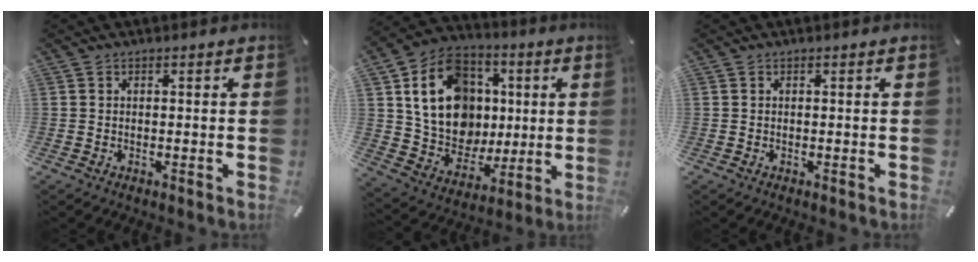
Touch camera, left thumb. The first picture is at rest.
{"total": 18.7, "force": [3.5, 15.8, 9.4], "torque": [-0.161, 0.005, 0.078]}
{"total": 0.0}